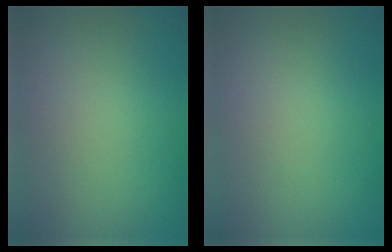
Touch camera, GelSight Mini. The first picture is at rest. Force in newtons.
{"total": 0.0}